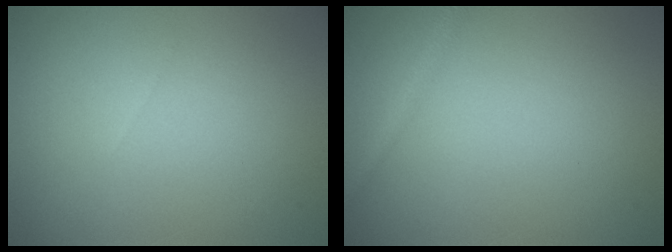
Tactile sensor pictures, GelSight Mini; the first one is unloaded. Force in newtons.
{"total": 1.5, "press": 1.5, "slide": 0.1}